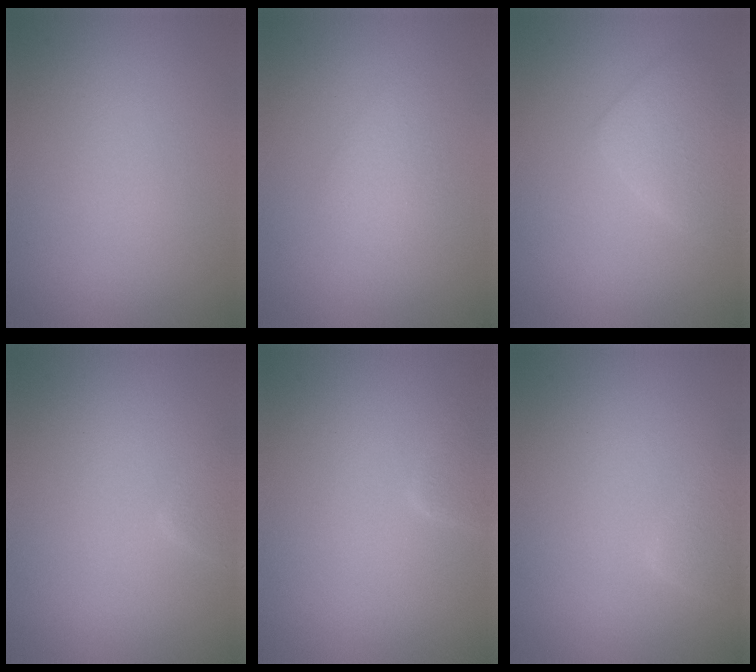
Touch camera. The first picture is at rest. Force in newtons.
{"total": 1.4, "press": 1.4, "slide": 0.0}
{"total": 2.7, "press": 2.7, "slide": 0.2}
{"total": 1.3, "press": 1.2, "slide": 0.1}
{"total": 1.6, "press": 1.6, "slide": 0.0}
{"total": 2.4, "press": 2.4, "slide": 0.2}